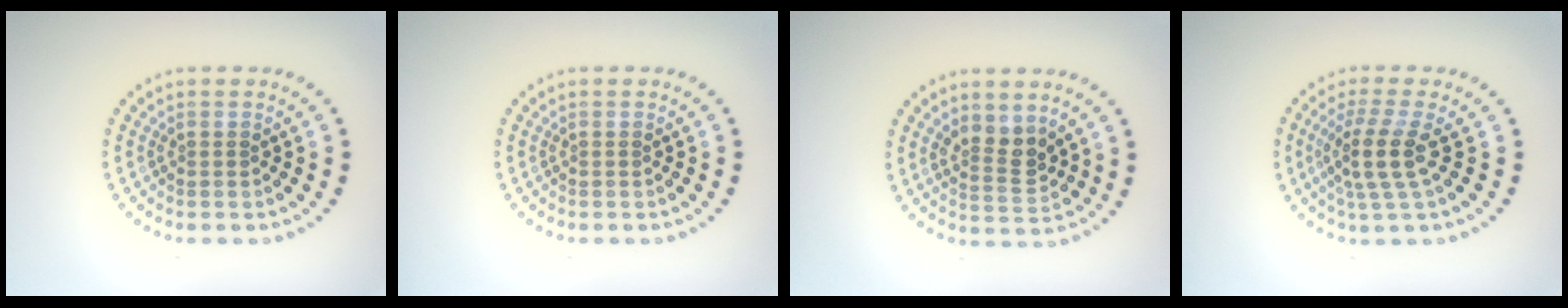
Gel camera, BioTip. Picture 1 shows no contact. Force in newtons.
{"total": 0.0}
{"total": 2.7, "press": 2.5, "slide": 1.1}
{"total": 3.7, "press": 2.8, "slide": 2.4}